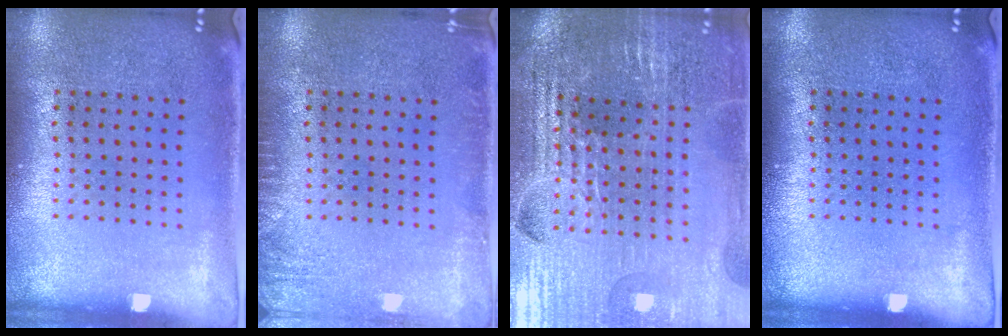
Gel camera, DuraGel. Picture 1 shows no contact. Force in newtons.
{"total": 1.6, "press": 1.6, "slide": 0.2}
{"total": 3.8, "press": 3.8, "slide": 0.8}
{"total": 0.0}